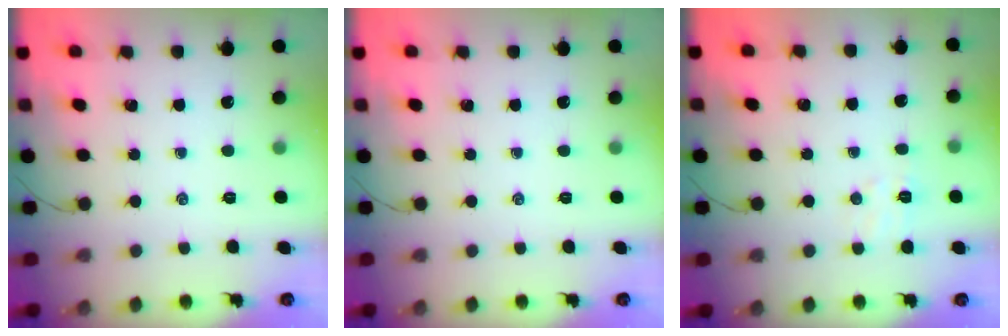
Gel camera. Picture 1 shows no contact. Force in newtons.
{"total": 0.0}
{"total": 4.5, "press": 4.4, "slide": 1.0}